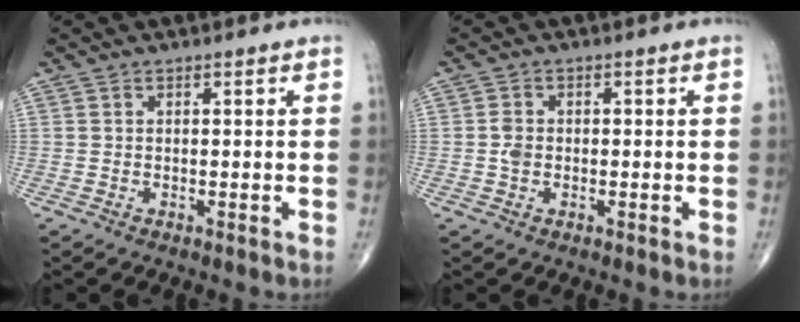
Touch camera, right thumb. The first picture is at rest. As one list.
[{"total": 2.2, "force": [-0.3, 1.8, 1.3], "torque": [-0.021, 0.005, -0.007]}]